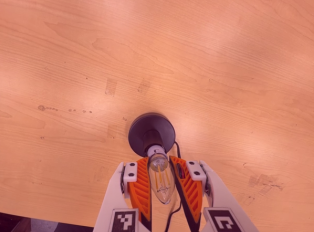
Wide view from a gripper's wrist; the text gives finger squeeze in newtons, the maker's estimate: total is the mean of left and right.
{"total": 14.4, "left": 15.3, "right": 13.5}